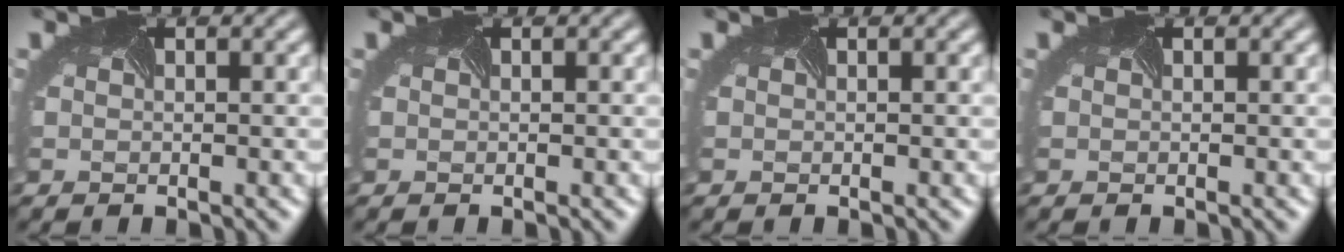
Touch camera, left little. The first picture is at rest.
{"total": 0.0}
{"total": 0.0}
{"total": 0.0}